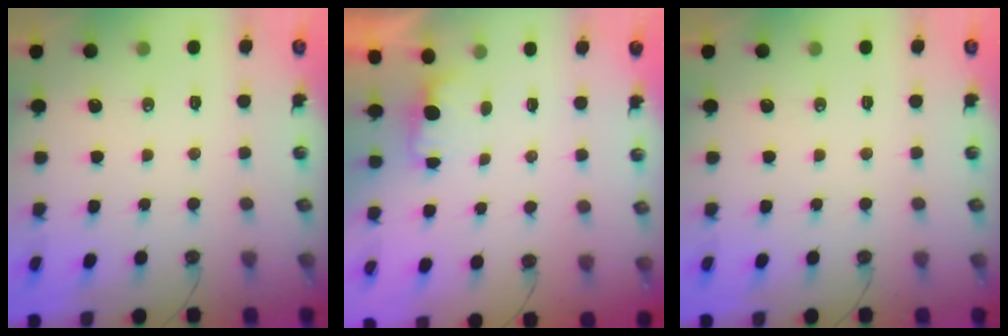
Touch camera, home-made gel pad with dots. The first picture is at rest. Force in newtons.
{"total": 1.0, "press": 0.7, "slide": 0.7}
{"total": 0.0}